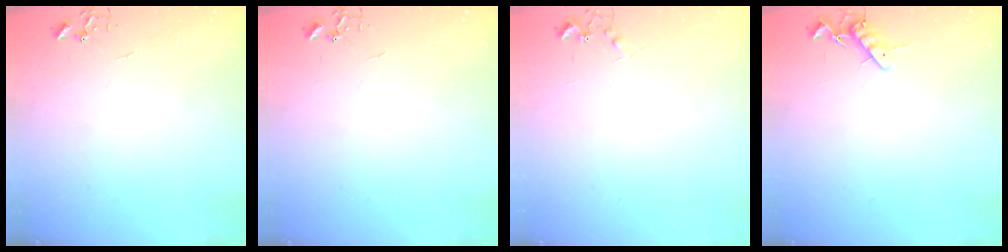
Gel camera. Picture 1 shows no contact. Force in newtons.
{"total": 0.0}
{"total": 6.6, "press": 6.6, "slide": 0.8}
{"total": 8.0, "press": 7.9, "slide": 1.4}